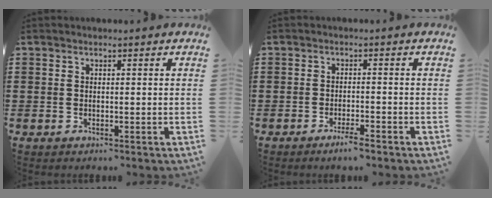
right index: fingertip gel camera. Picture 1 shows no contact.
{"total": 2.5, "force": [-1.9, 0.2, 1.6], "torque": [-0.027, 0.002, -0.034]}